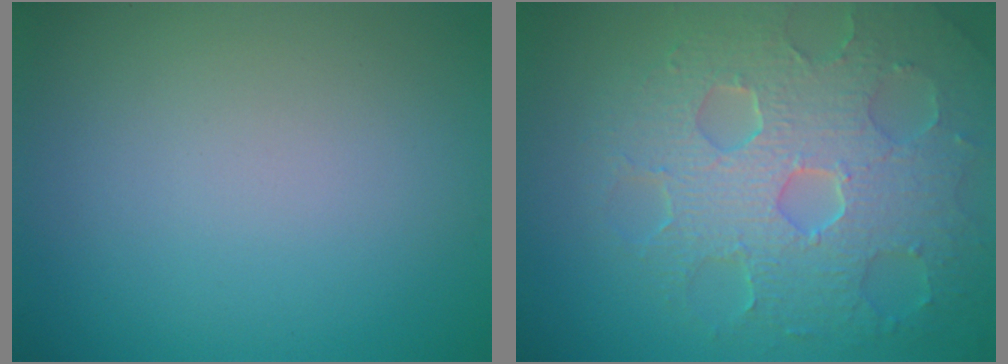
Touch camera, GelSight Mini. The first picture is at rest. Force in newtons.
{"total": 8.2, "press": 5.8, "slide": 5.8}